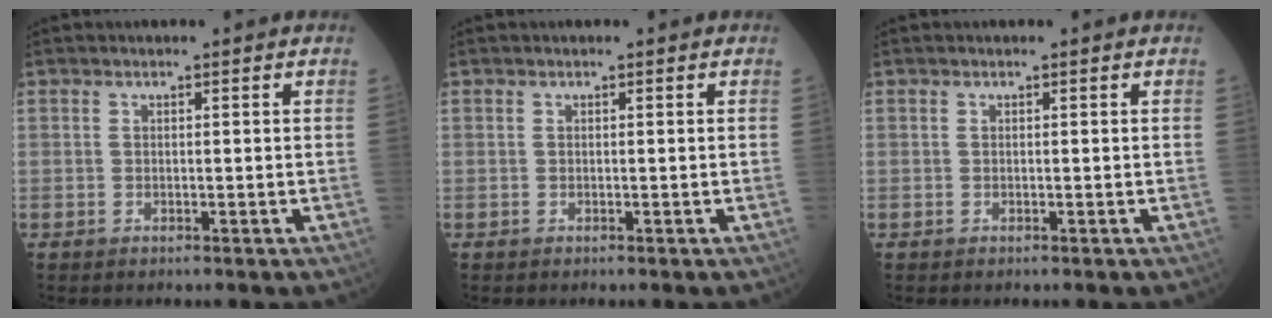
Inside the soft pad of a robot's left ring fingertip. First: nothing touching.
{"total": 0.0}
{"total": 0.0}